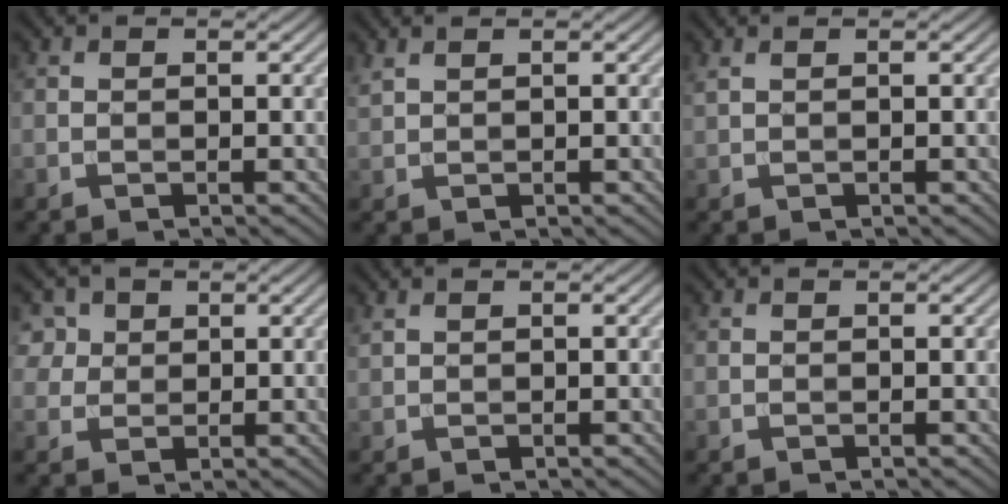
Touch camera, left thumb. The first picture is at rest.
{"total": 1.2, "force": [1.0, 0.1, 0.6], "torque": [-0.021, 0.006, 0.024]}
{"total": 0.9, "force": [0.6, 0.1, 0.7], "torque": [-0.020, 0.006, 0.011]}
{"total": 4.0, "force": [1.9, 3.2, 1.3], "torque": [-0.052, -0.001, 0.048]}
{"total": 0.7, "force": [0.6, 0.0, 0.4], "torque": [-0.013, 0.006, 0.013]}
{"total": 0.0}